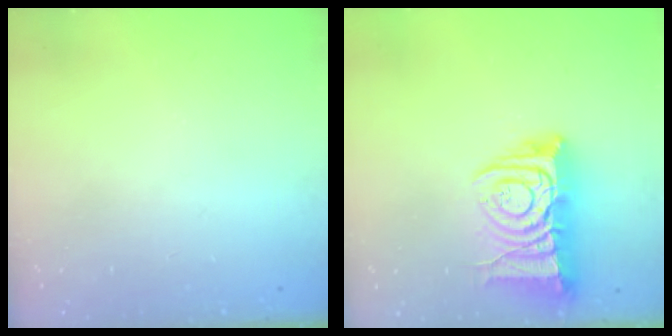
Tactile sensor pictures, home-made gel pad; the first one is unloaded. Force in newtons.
{"total": 13.5, "press": 13.4, "slide": 1.5}